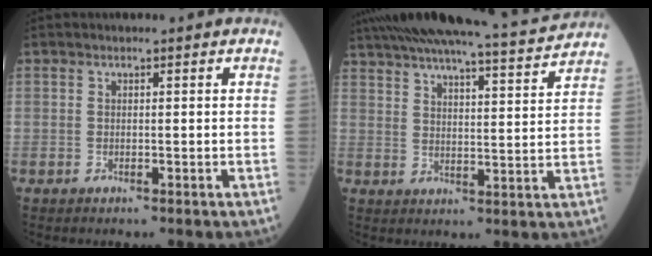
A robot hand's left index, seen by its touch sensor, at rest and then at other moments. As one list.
[{"total": 17.8, "force": [16.4, -0.2, 7.1], "torque": [-0.121, -0.013, 0.230]}]